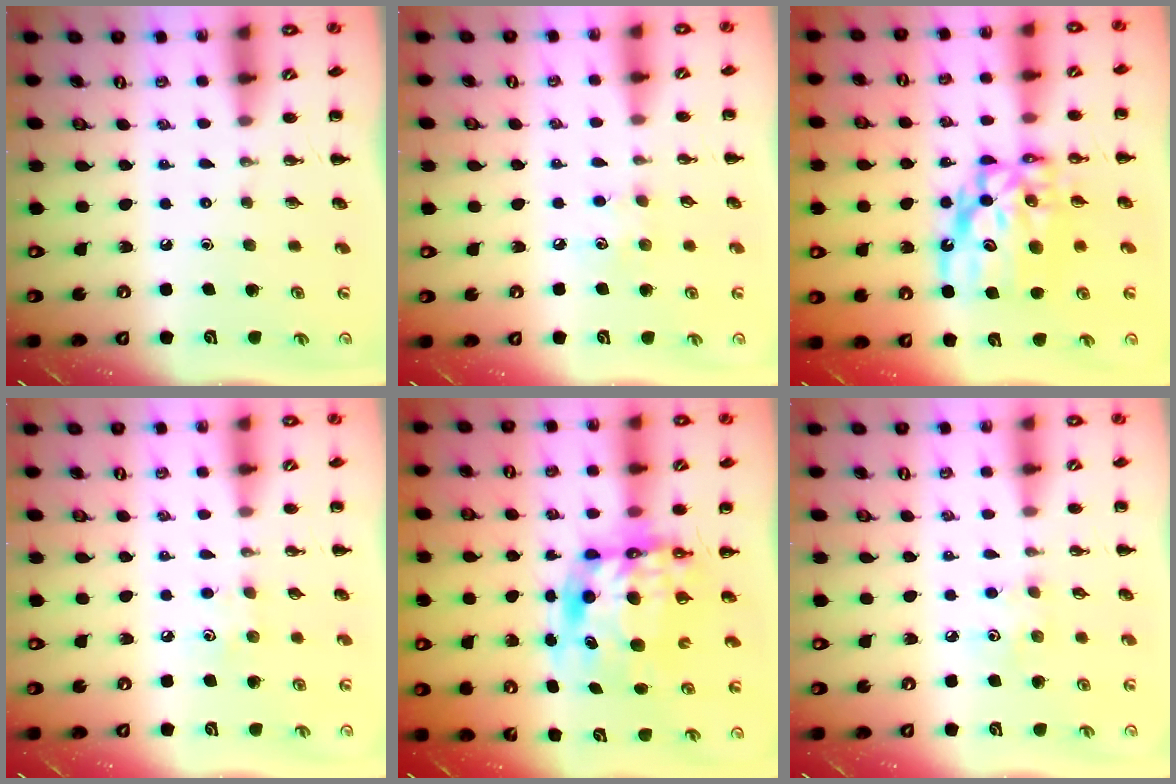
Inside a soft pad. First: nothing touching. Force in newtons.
{"total": 4.6, "press": 4.4, "slide": 1.1}
{"total": 13.2, "press": 12.7, "slide": 3.6}
{"total": 5.3, "press": 5.1, "slide": 1.6}
{"total": 11.1, "press": 10.7, "slide": 2.8}
{"total": 3.3, "press": 3.2, "slide": 0.8}